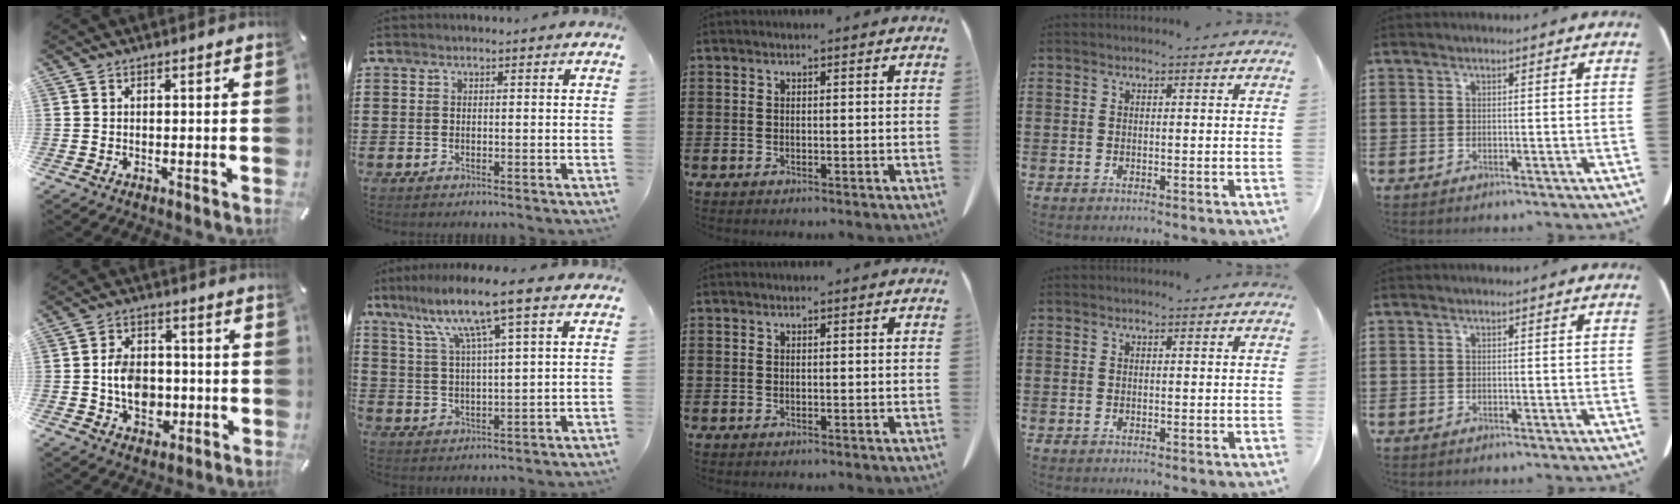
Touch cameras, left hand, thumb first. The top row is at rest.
{"thumb": {"total": 9.6, "force": [-1.4, 7.6, 5.7], "torque": [-0.113, 0.011, -0.023]}, "index": {"total": 9.3, "force": [5.4, 0.5, 7.6], "torque": [-0.162, -0.013, 0.088]}}